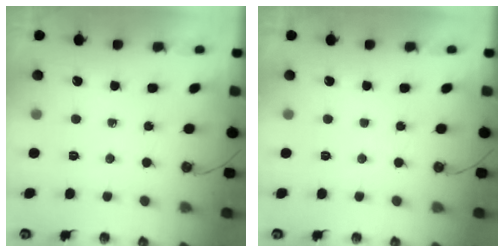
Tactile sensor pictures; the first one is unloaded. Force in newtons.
{"total": 0.0}